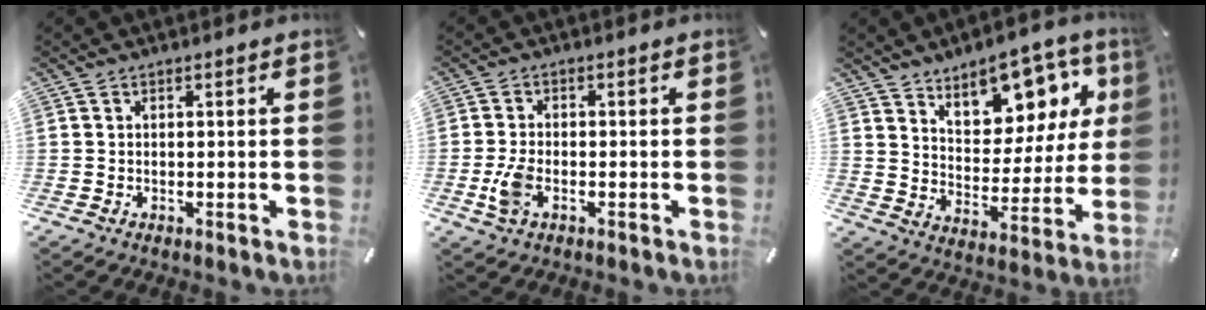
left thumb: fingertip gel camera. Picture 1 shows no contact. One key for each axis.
{"total": 5.5, "fx": -1.6, "fy": 3.2, "fz": 4.2, "tx": -0.094, "ty": 0.000, "tz": -0.031}
{"total": 13.3, "fx": 9.6, "fy": 7.6, "fz": 5.2, "tx": -0.064, "ty": -0.087, "tz": 0.168}